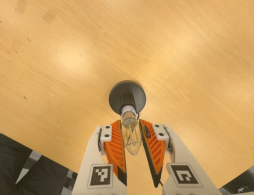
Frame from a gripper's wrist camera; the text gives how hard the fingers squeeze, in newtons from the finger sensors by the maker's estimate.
{"total": 11.6, "left": 11.5, "right": 11.7}